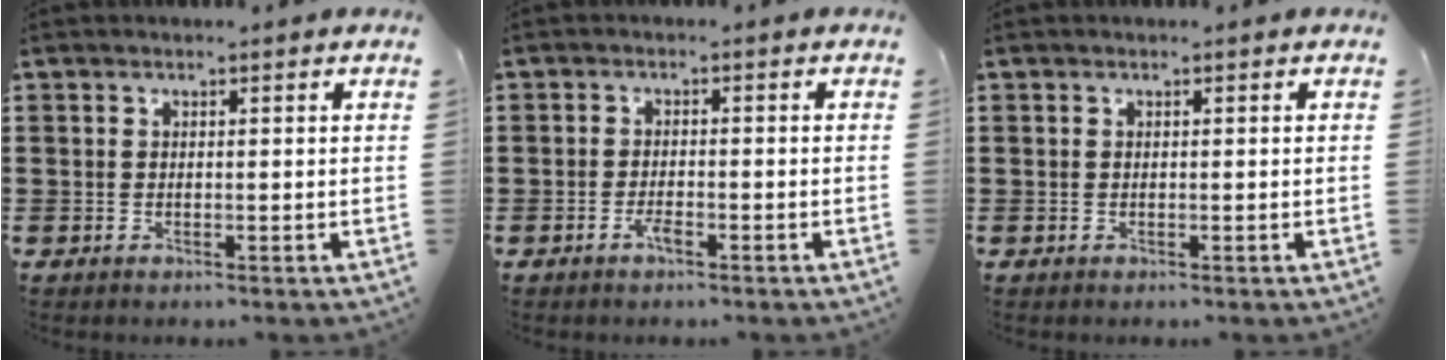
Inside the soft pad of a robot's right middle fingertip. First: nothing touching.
{"total": 1.9, "force": [-1.3, 0.6, 1.3], "torque": [-0.032, -0.003, -0.027]}
{"total": 0.0}